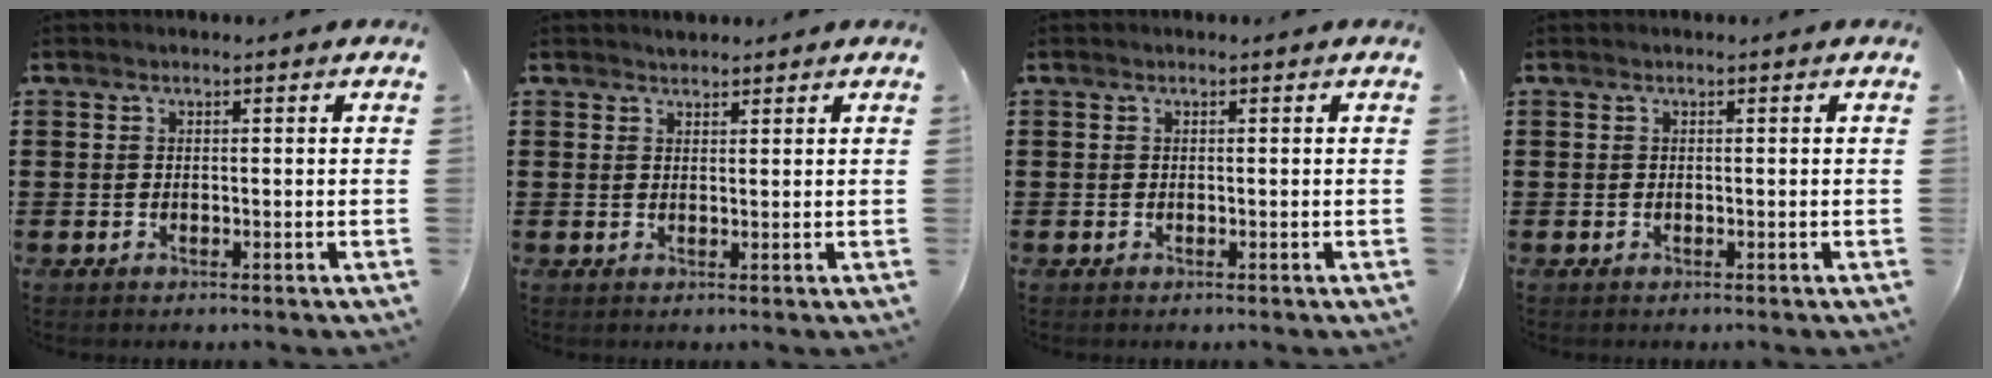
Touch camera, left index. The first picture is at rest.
{"total": 1.4, "force": [1.3, 0.4, 0.0], "torque": [-0.003, 0.000, 0.026]}
{"total": 0.0}
{"total": 0.0}